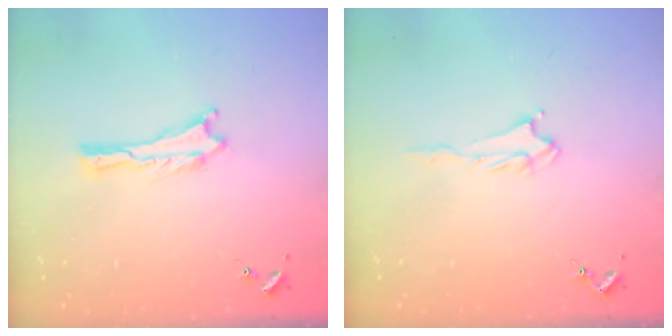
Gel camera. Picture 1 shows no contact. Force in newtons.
{"total": 3.2, "press": 3.2, "slide": 0.5}